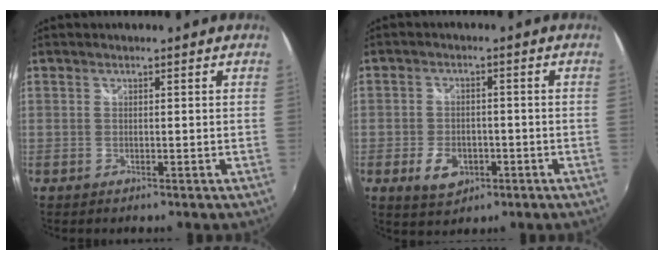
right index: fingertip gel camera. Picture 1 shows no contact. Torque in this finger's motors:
{"motor_torque": [-0.70, -0.76, -0.58, -0.21]}